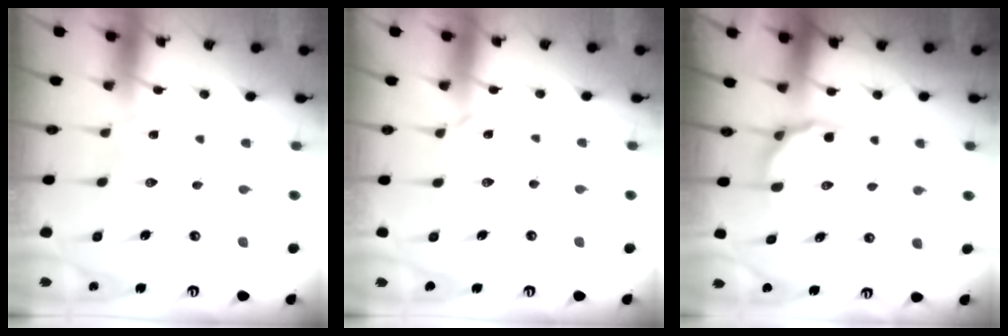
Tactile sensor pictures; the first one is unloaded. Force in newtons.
{"total": 2.6, "press": 2.6, "slide": 0.3}
{"total": 4.7, "press": 4.1, "slide": 2.2}